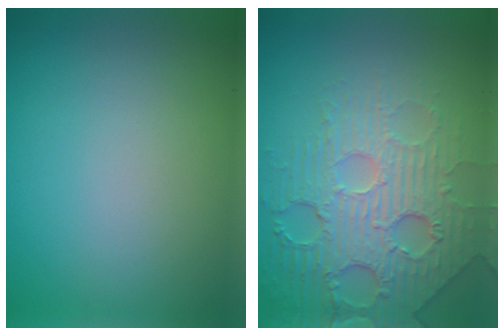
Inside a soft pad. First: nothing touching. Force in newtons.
{"total": 6.1, "press": 4.9, "slide": 3.7}